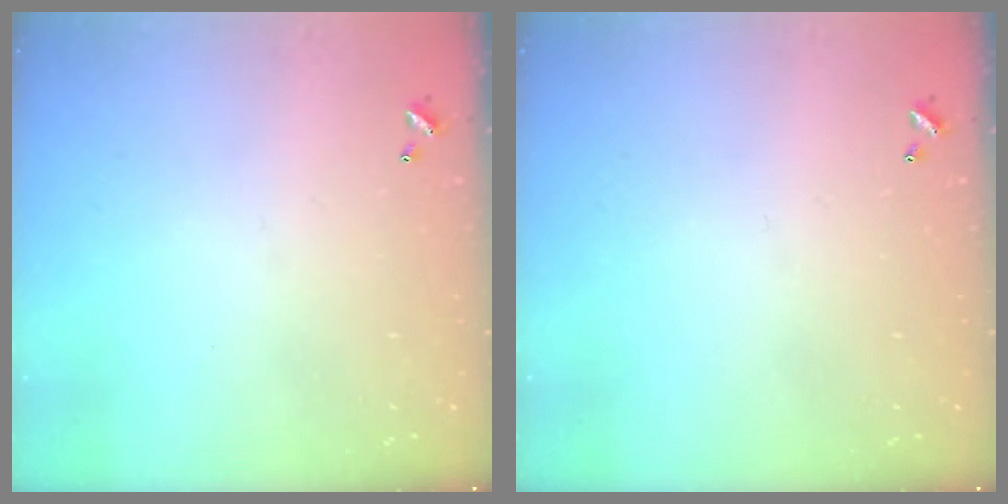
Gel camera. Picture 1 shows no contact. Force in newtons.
{"total": 0.0}